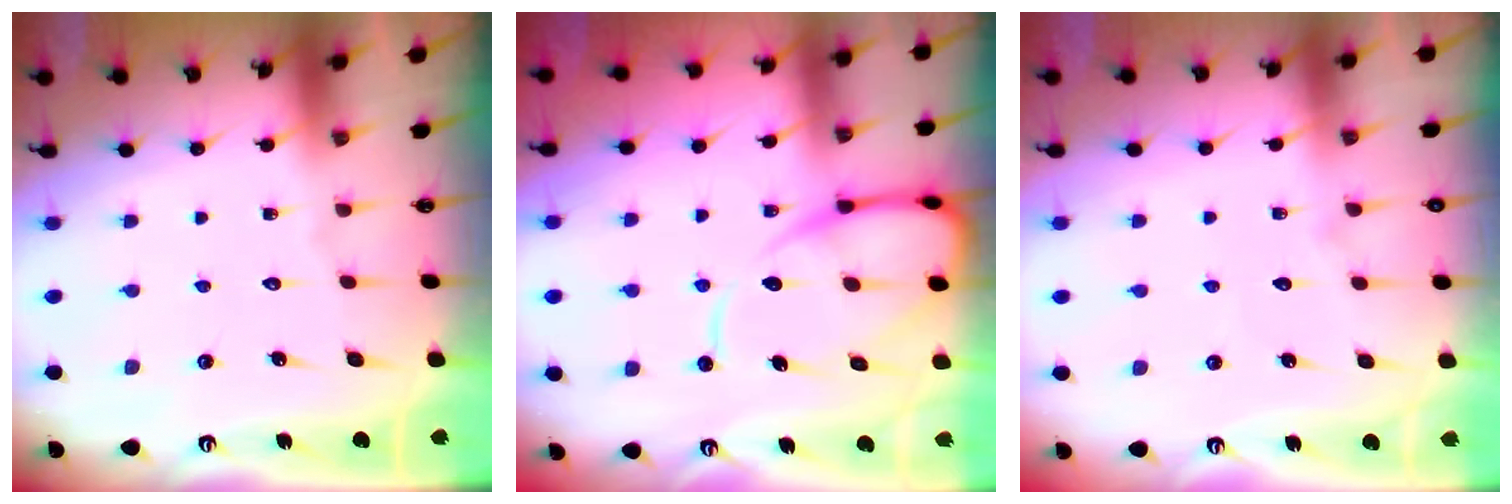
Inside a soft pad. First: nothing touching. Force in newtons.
{"total": 10.5, "press": 10.5, "slide": 1.1}
{"total": 5.4, "press": 5.4, "slide": 0.5}